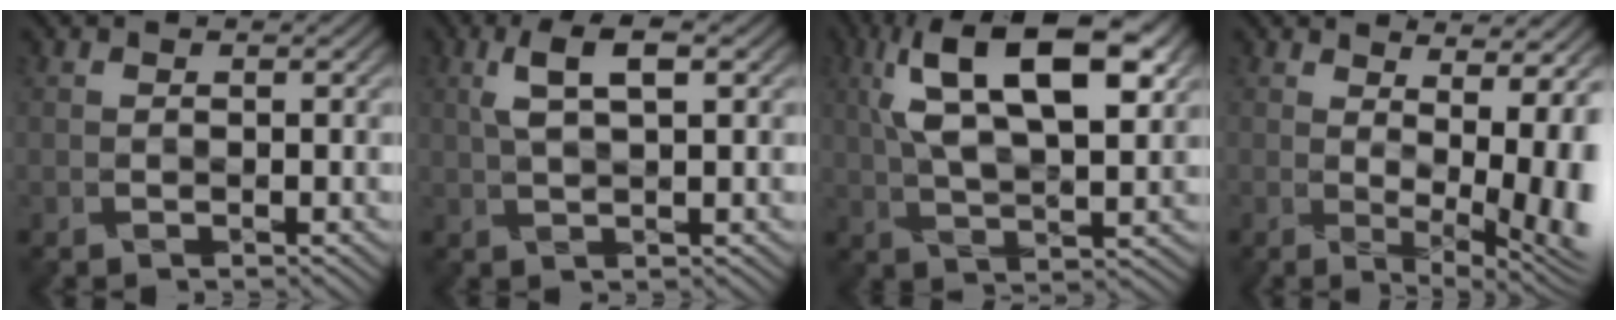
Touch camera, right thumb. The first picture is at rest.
{"total": 4.4, "force": [1.7, 1.1, 3.9], "torque": [-0.077, 0.007, 0.035]}
{"total": 14.5, "force": [5.5, 5.9, 12.1], "torque": [-0.222, 0.012, 0.091]}
{"total": 11.2, "force": [0.6, 3.9, 10.4], "torque": [-0.120, 0.012, 0.021]}